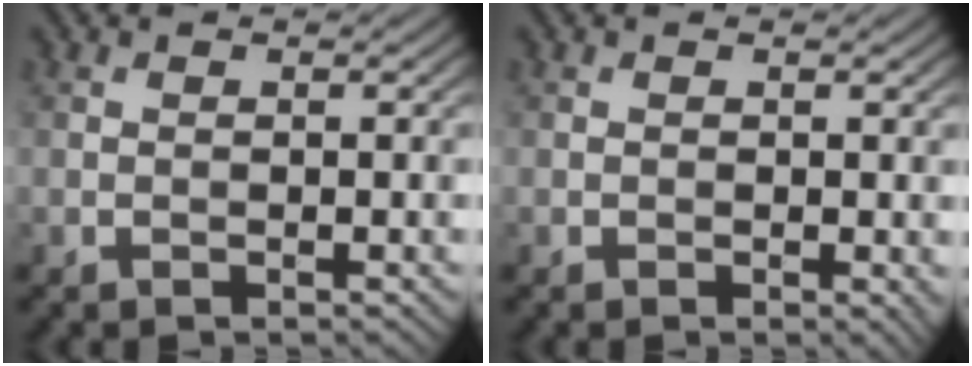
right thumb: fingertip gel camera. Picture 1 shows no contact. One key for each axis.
{"total": 0.8, "fx": -0.1, "fy": 0.5, "fz": 0.7, "tx": -0.006, "ty": -0.004, "tz": 0.000}